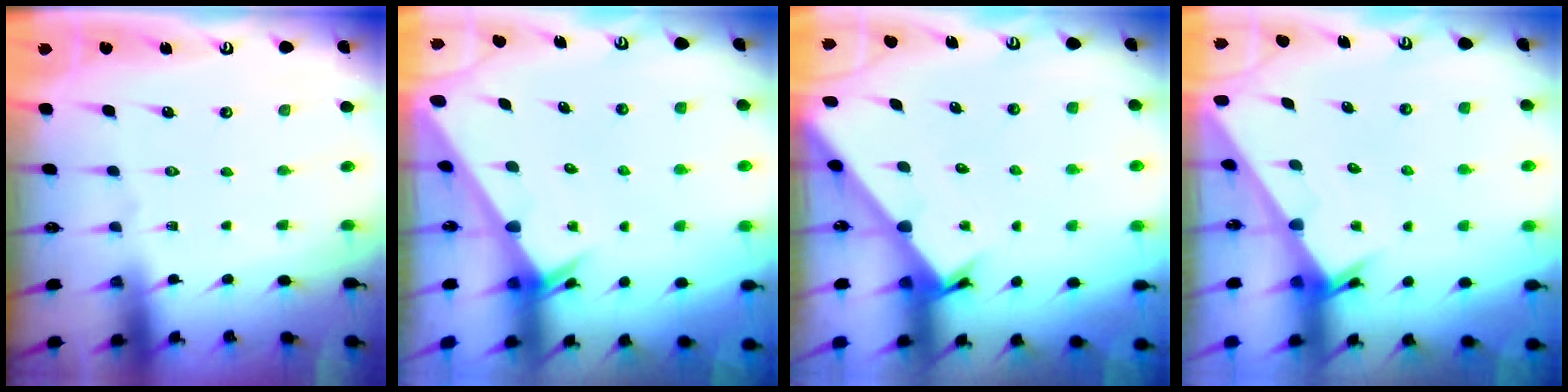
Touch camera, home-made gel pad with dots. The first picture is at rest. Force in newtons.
{"total": 2.6, "press": 2.6, "slide": 0.1}
{"total": 2.4, "press": 2.4, "slide": 0.1}
{"total": 2.3, "press": 2.3, "slide": 0.1}